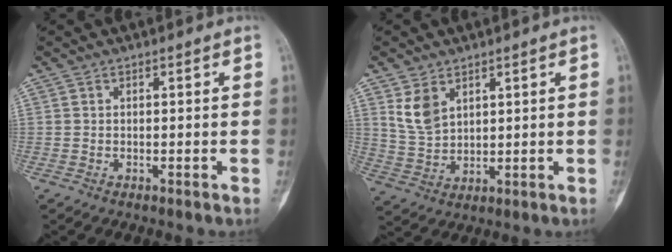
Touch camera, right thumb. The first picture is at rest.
{"total": 6.4, "force": [3.3, 4.1, 3.6], "torque": [-0.057, -0.014, 0.078]}